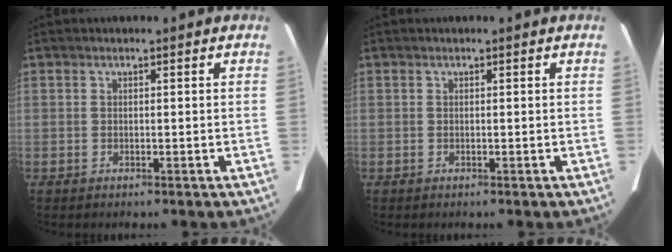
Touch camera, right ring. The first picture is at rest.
{"total": 0.0}